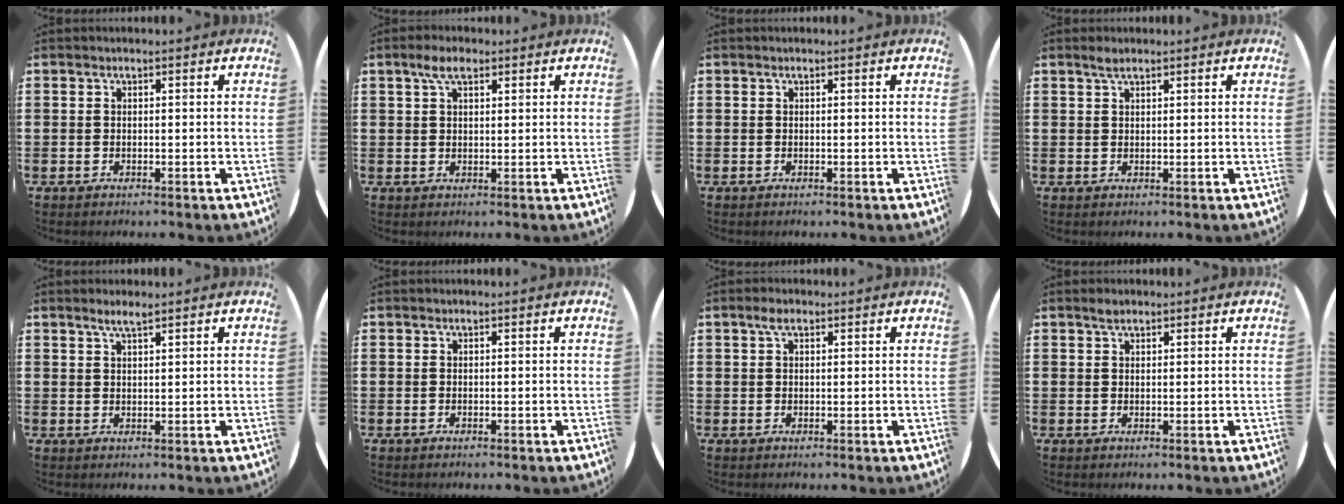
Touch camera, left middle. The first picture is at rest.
{"total": 3.6, "force": [2.3, 1.4, 2.3], "torque": [-0.042, 0.004, 0.039]}
{"total": 0.0}
{"total": 1.4, "force": [1.1, 0.3, 0.8], "torque": [-0.018, 0.003, 0.019]}
{"total": 2.2, "force": [1.8, 0.2, 1.2], "torque": [-0.026, 0.003, 0.032]}
{"total": 0.0}
{"total": 1.9, "force": [1.0, 0.8, 1.3], "torque": [-0.021, 0.003, 0.016]}
{"total": 1.3, "force": [1.0, 0.5, 0.6], "torque": [-0.013, 0.004, 0.018]}